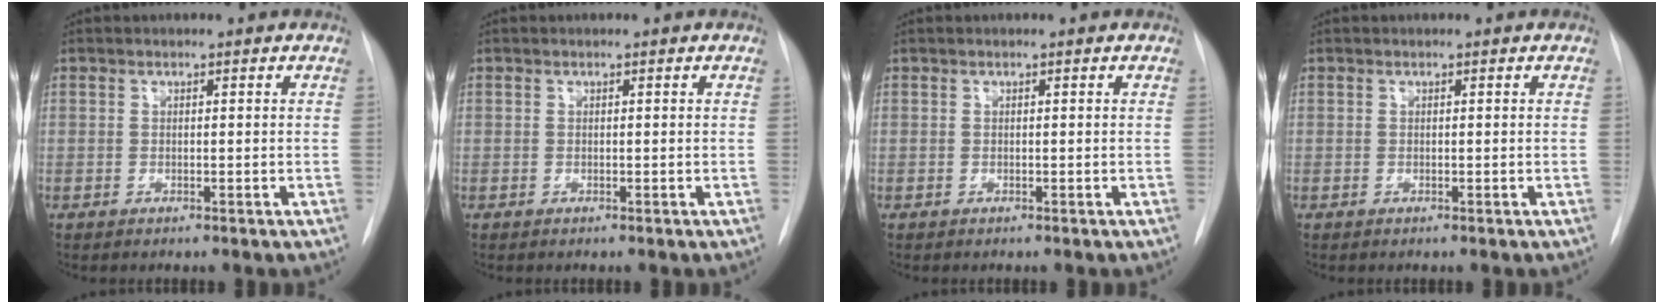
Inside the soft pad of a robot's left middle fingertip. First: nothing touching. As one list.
[{"total": 0.0}, {"total": 0.0}, {"total": 0.0}]